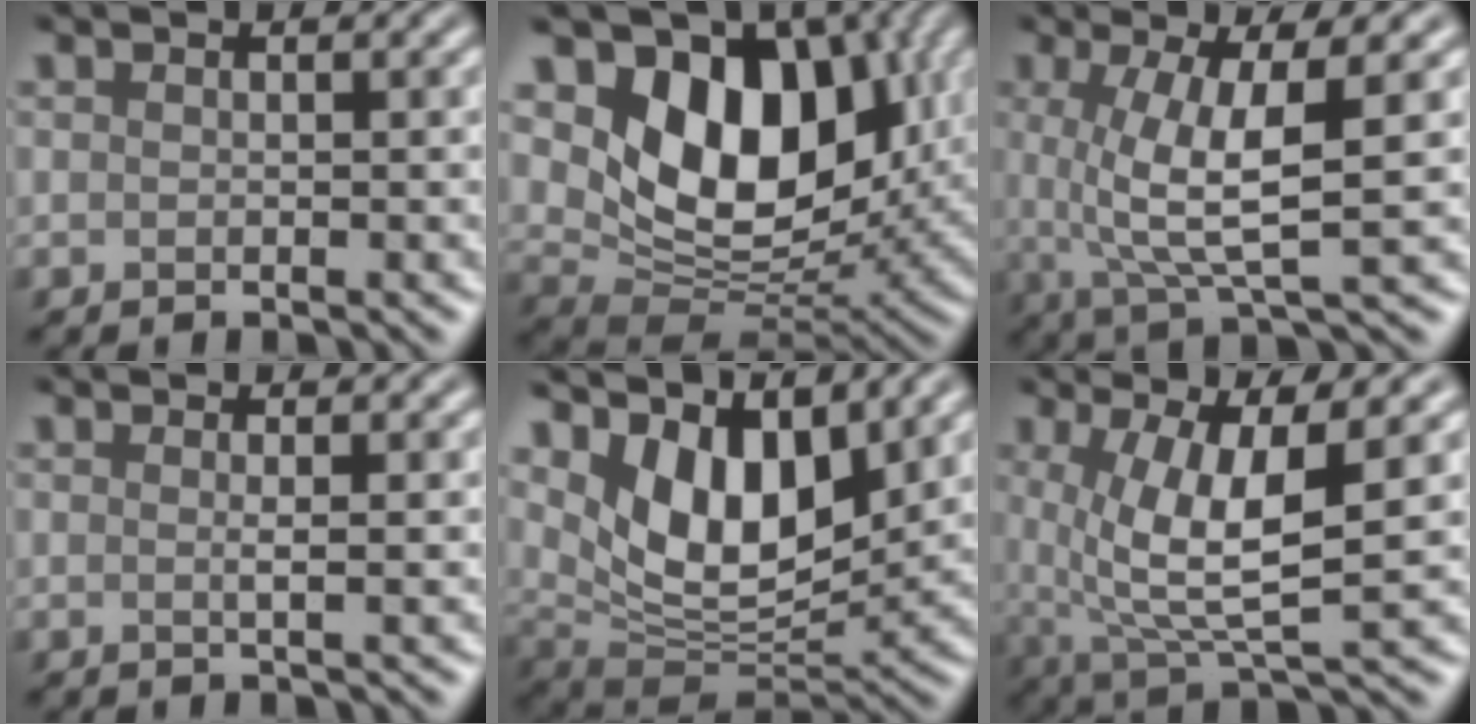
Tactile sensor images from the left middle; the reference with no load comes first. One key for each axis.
{"total": 9.1, "fx": 2.6, "fy": 6.2, "fz": 6.2, "tx": -0.104, "ty": -0.014, "tz": 0.061}
{"total": 6.1, "fx": -0.4, "fy": 1.1, "fz": 5.9, "tx": -0.129, "ty": 0.005, "tz": 0.015}
{"total": 0.8, "fx": -0.1, "fy": 0.0, "fz": 0.8, "tx": -0.018, "ty": 0.004, "tz": -0.006}
{"total": 7.2, "fx": 3.1, "fy": 3.5, "fz": 5.4, "tx": -0.115, "ty": -0.013, "tz": 0.075}
{"total": 6.8, "fx": -0.2, "fy": 1.8, "fz": 6.6, "tx": -0.152, "ty": -0.003, "tz": 0.020}